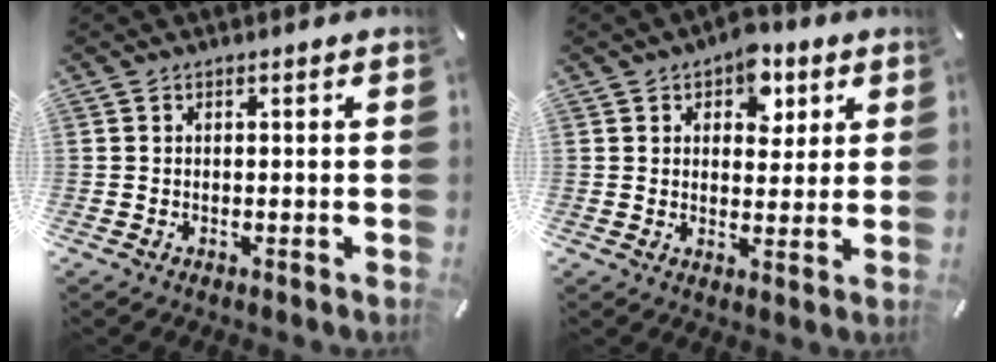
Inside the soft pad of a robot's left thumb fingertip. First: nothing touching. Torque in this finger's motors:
{"motor_torque": [0.40, -0.06, 0.18, 0.06, 0.07]}